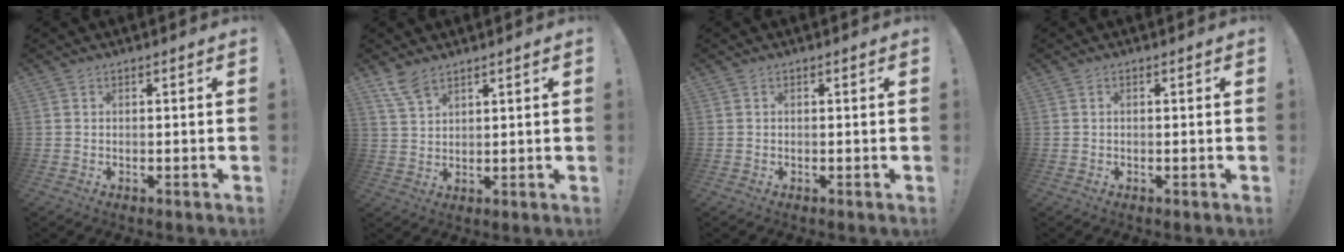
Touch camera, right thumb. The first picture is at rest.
{"total": 5.7, "force": [4.4, 2.1, 2.9], "torque": [-0.055, -0.021, 0.084]}
{"total": 0.0}
{"total": 0.0}